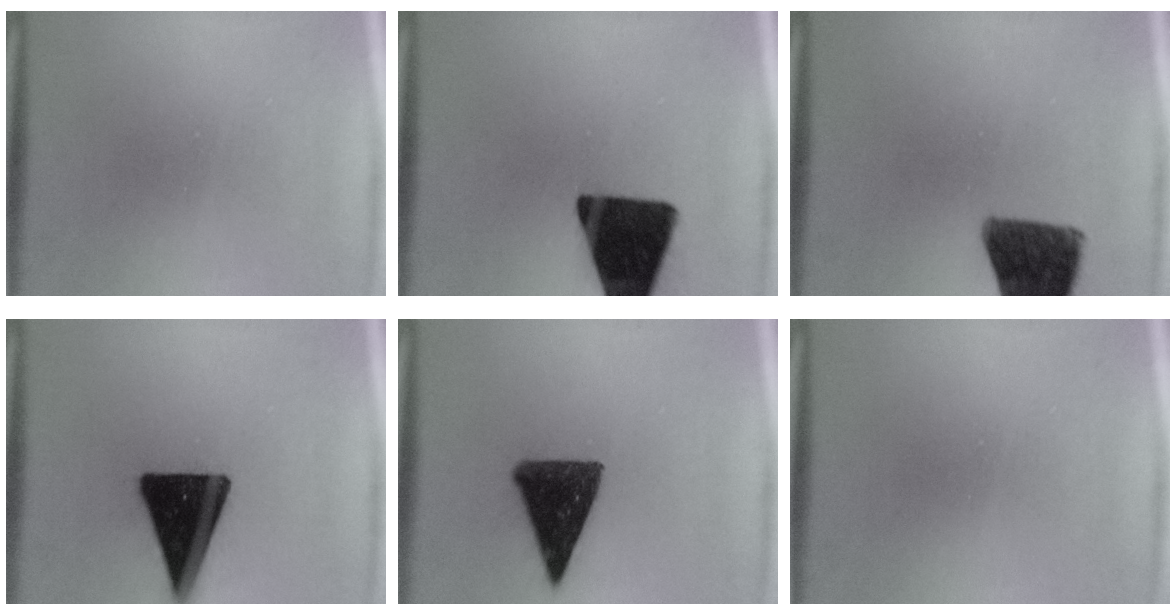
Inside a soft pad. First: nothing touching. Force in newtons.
{"total": 16.6}
{"total": 12.4}
{"total": 19.4}
{"total": 11.5}
{"total": 0.0}